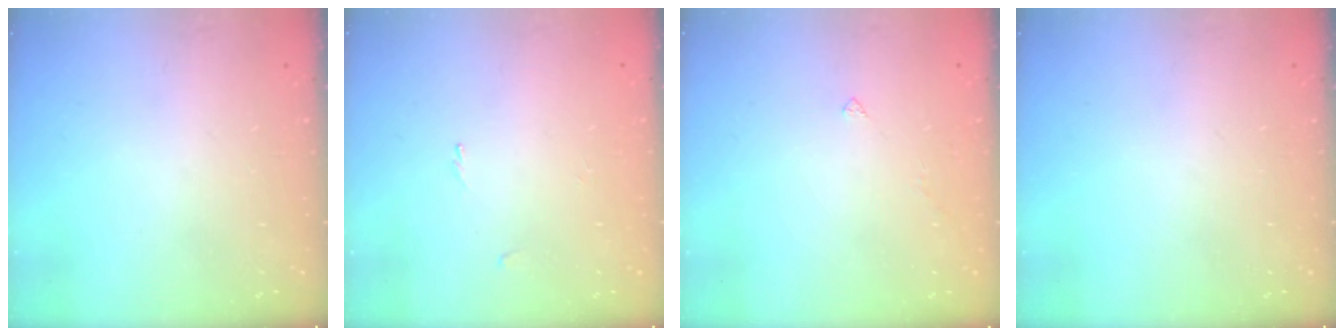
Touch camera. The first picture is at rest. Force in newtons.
{"total": 0.0}
{"total": 1.9, "press": 1.8, "slide": 0.4}
{"total": 0.0}